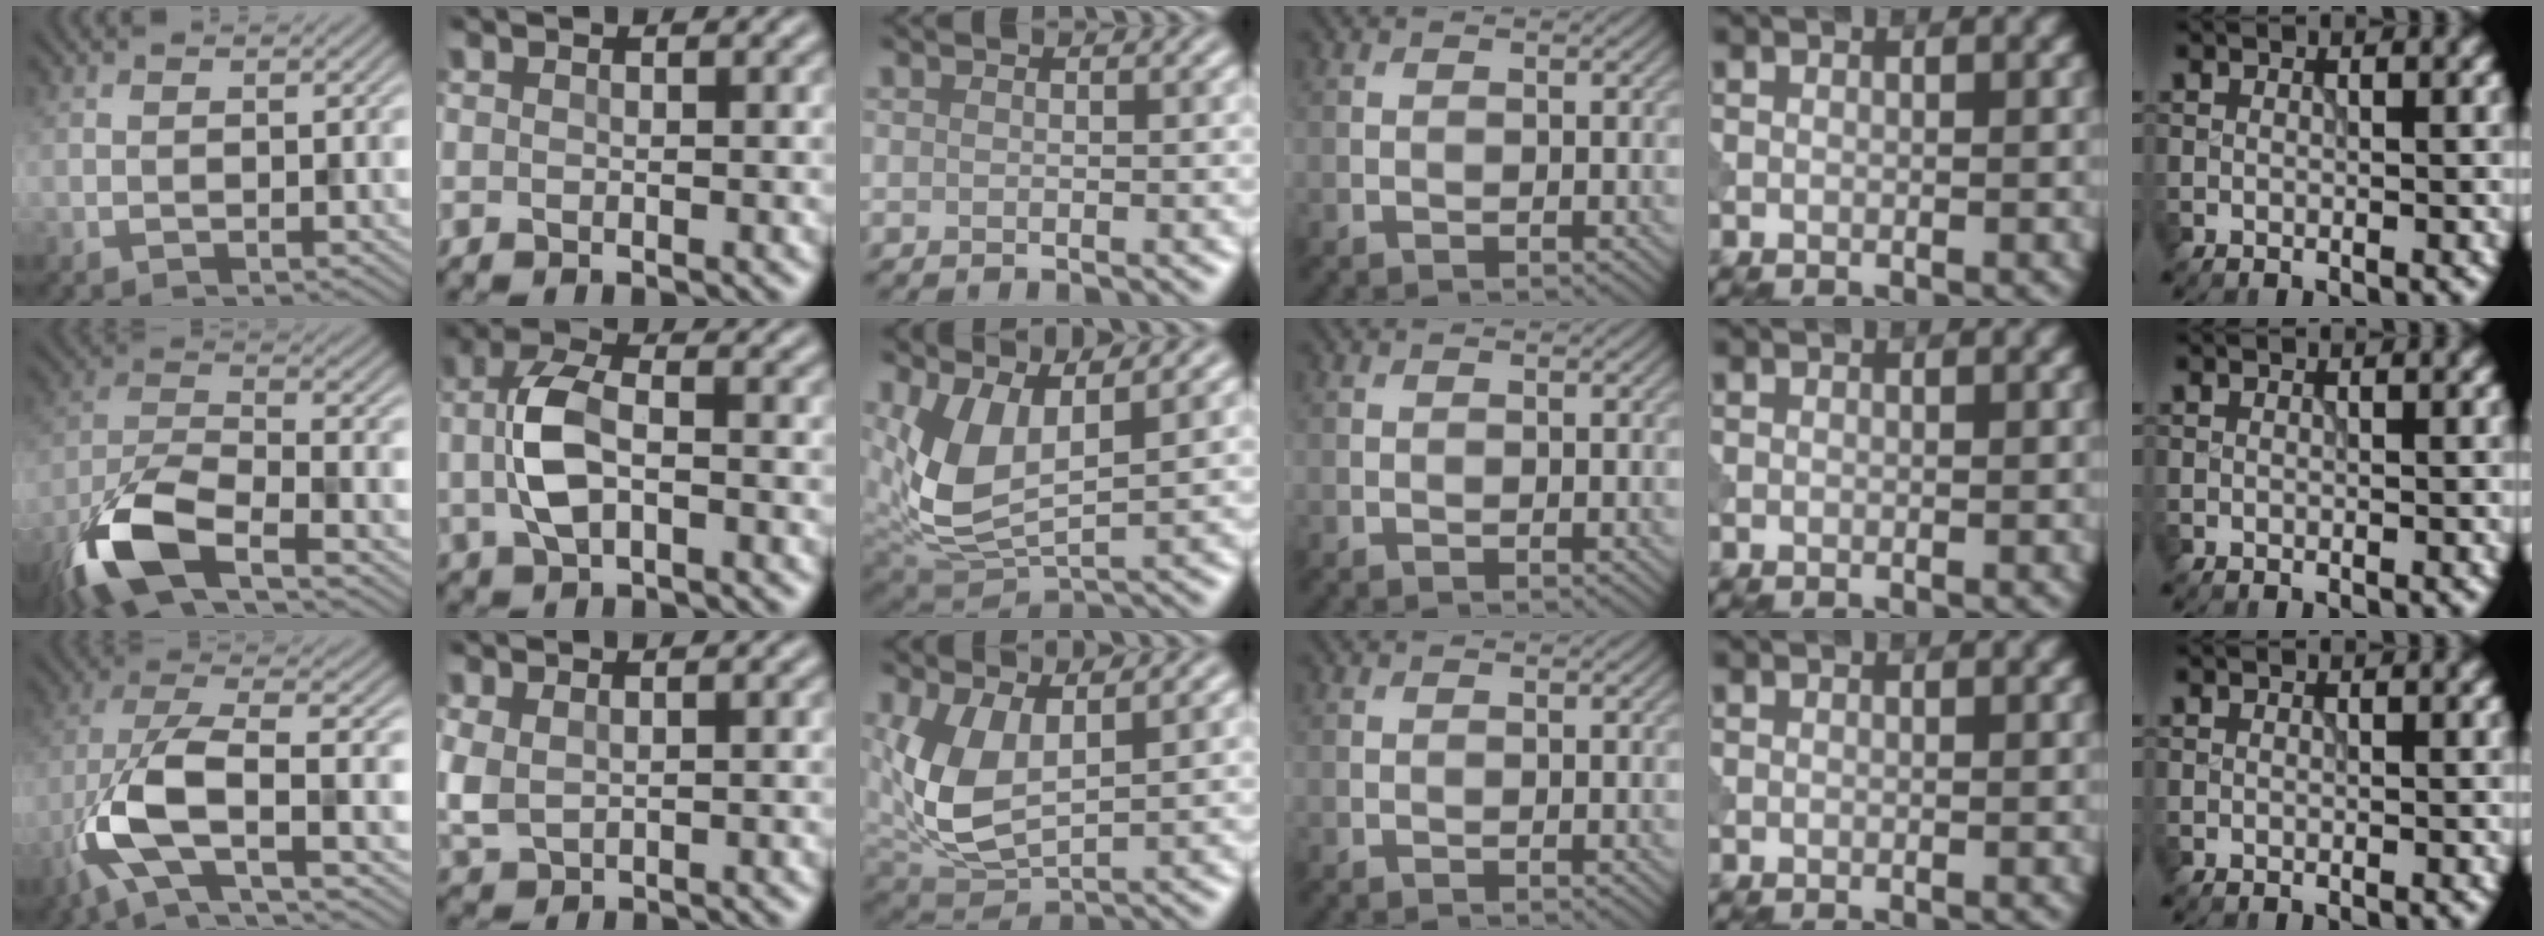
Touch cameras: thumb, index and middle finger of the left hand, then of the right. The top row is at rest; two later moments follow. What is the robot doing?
{"motion": "wipe", "object": "makeup brush"}